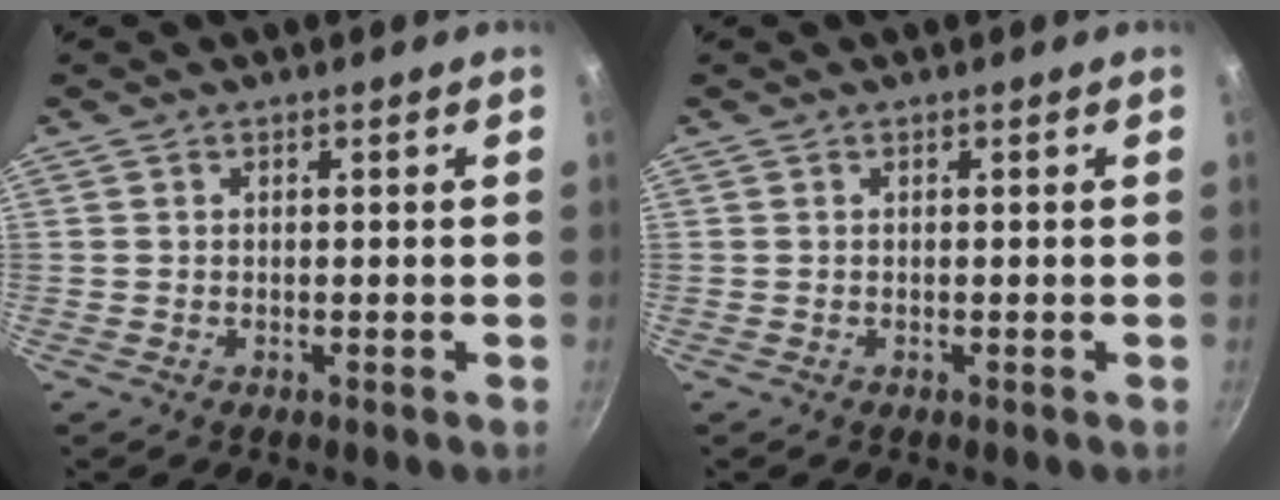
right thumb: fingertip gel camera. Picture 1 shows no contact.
{"total": 0.0}